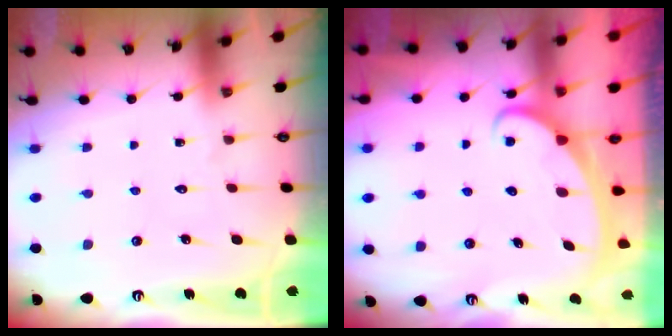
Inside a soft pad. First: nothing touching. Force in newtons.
{"total": 2.4, "press": 2.4, "slide": 0.3}